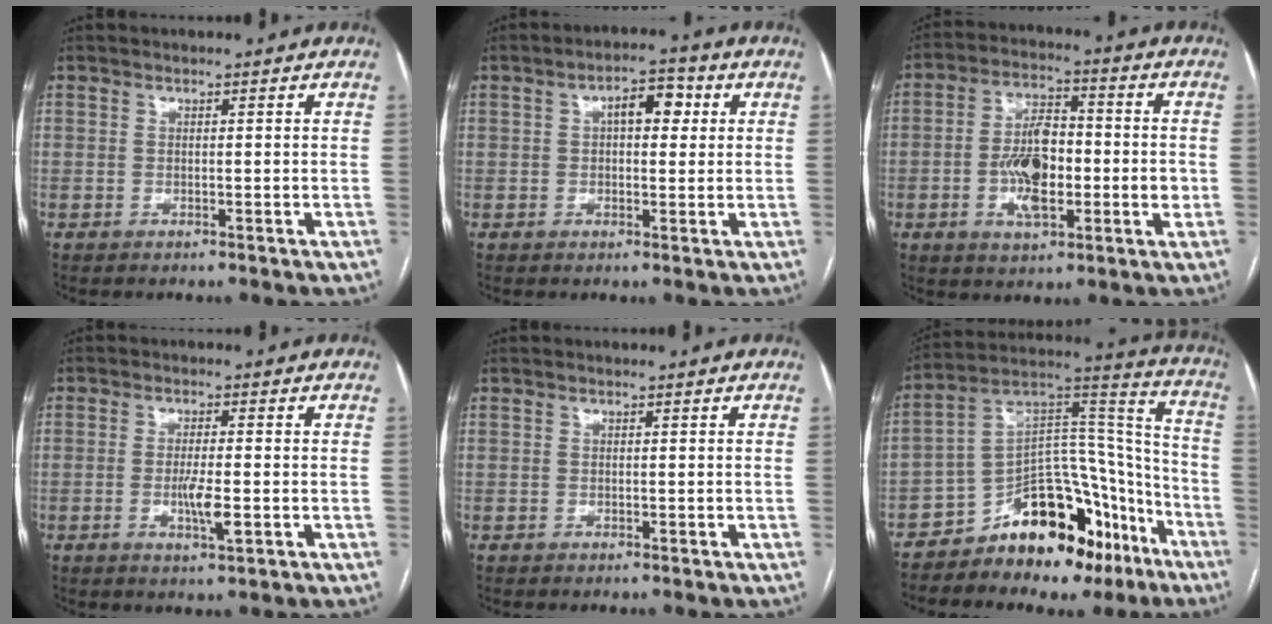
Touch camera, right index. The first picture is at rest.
{"total": 5.4, "force": [1.4, 2.5, 4.6], "torque": [-0.070, 0.023, 0.020]}
{"total": 10.8, "force": [-1.8, 4.4, 9.7], "torque": [-0.185, 0.015, -0.030]}
{"total": 4.4, "force": [-1.1, 0.6, 4.2], "torque": [-0.082, -0.007, -0.017]}
{"total": 0.0}
{"total": 19.5, "force": [-12.5, 9.6, 11.4], "torque": [-0.160, 0.079, -0.191]}